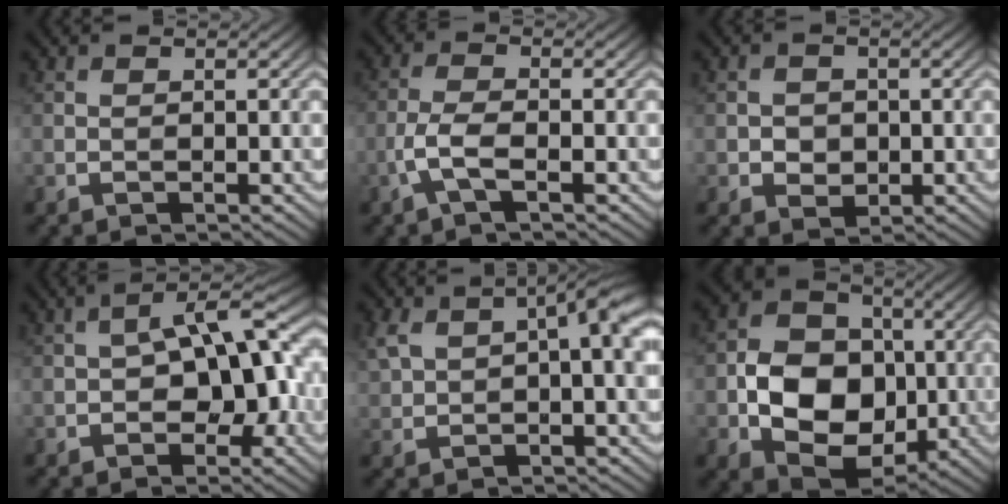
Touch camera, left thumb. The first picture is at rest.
{"total": 3.7, "force": [-1.6, 1.1, 3.1], "torque": [-0.076, 0.003, -0.043]}
{"total": 2.5, "force": [-0.4, 2.2, 1.1], "torque": [-0.020, -0.006, -0.012]}
{"total": 10.9, "force": [-0.7, 5.9, 9.1], "torque": [-0.113, 0.022, -0.019]}
{"total": 10.2, "force": [3.2, 5.2, 8.2], "torque": [-0.175, 0.010, 0.056]}
{"total": 12.2, "force": [-1.9, 9.2, 7.7], "torque": [-0.138, -0.008, -0.044]}